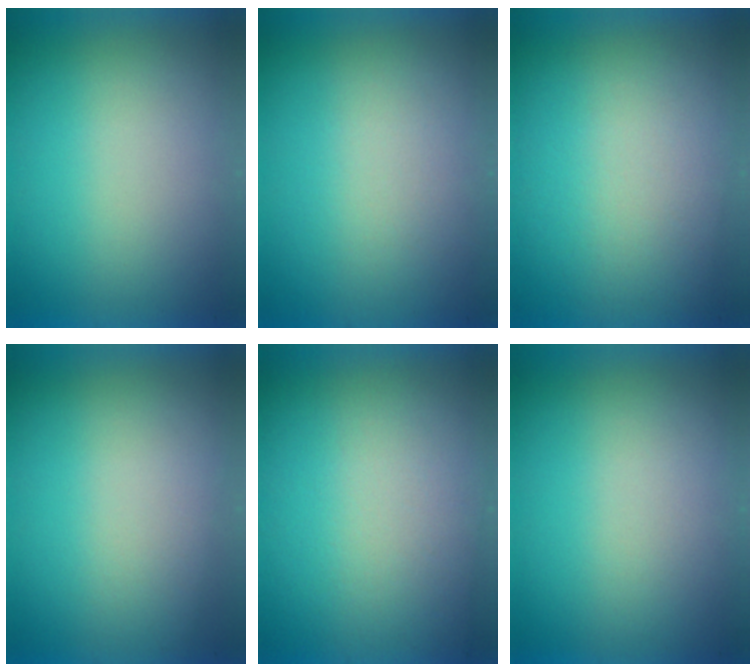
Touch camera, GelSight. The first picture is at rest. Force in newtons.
{"total": 3.6}
{"total": 2.6}
{"total": 1.0}
{"total": 3.7}
{"total": 2.0}